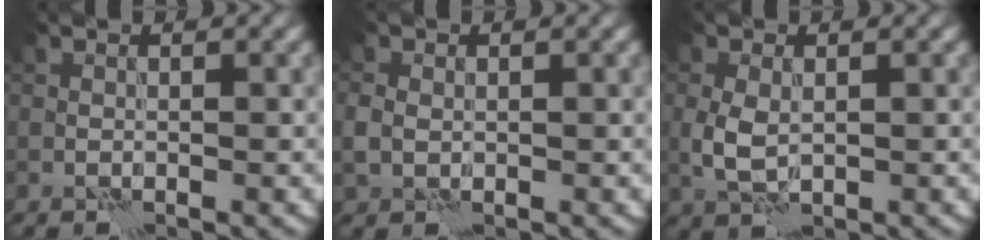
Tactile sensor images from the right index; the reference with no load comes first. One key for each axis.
{"total": 1.7, "fx": -0.1, "fy": 1.4, "fz": 0.9, "tx": -0.023, "ty": 0.000, "tz": -0.005}
{"total": 2.9, "fx": 0.3, "fy": 1.9, "fz": 2.2, "tx": -0.054, "ty": -0.001, "tz": 0.008}